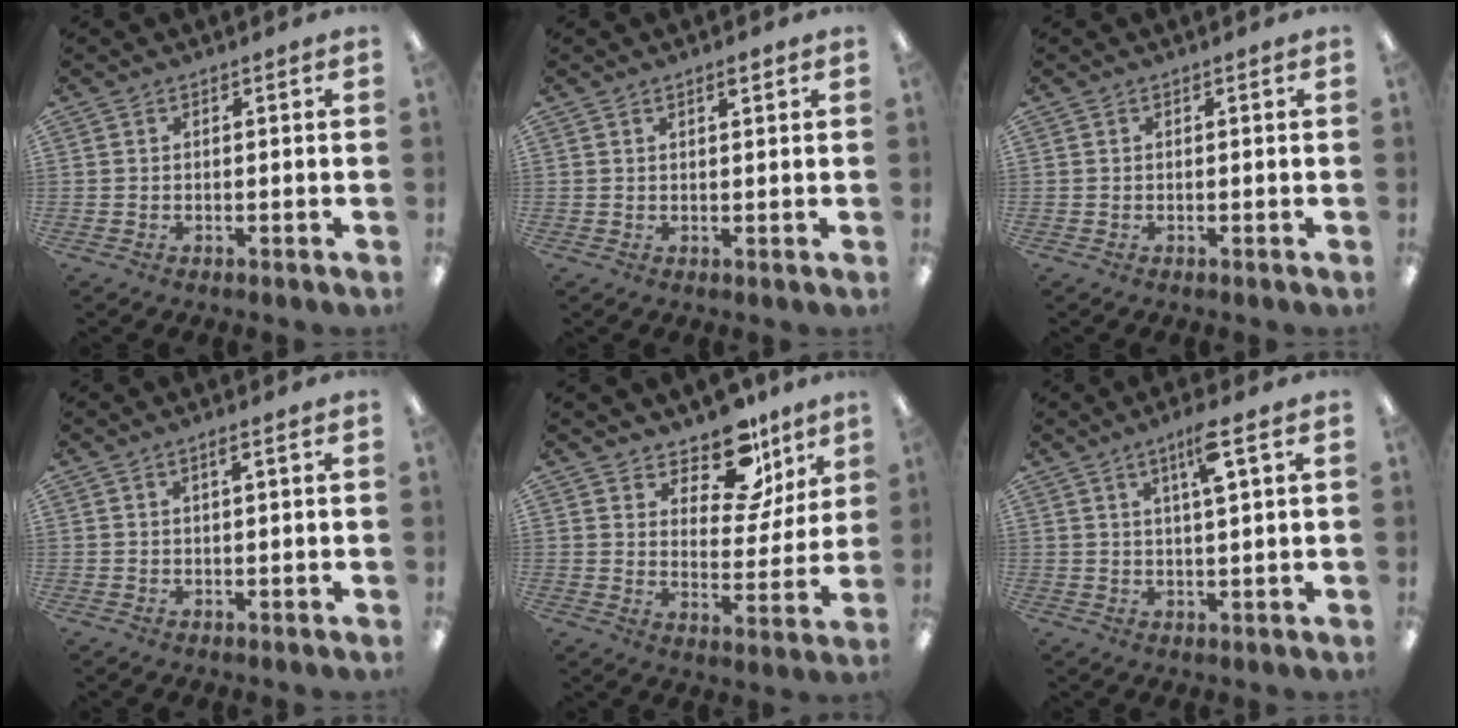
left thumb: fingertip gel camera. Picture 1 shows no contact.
{"total": 1.9, "force": [1.5, 0.5, 1.0], "torque": [-0.006, -0.007, 0.022]}
{"total": 0.0}
{"total": 1.4, "force": [0.9, 0.1, 1.1], "torque": [-0.024, 0.001, 0.014]}
{"total": 13.5, "force": [10.6, 6.1, 5.9], "torque": [-0.092, -0.069, 0.190]}
{"total": 6.3, "force": [3.3, 0.9, 5.2], "torque": [-0.087, -0.006, 0.049]}